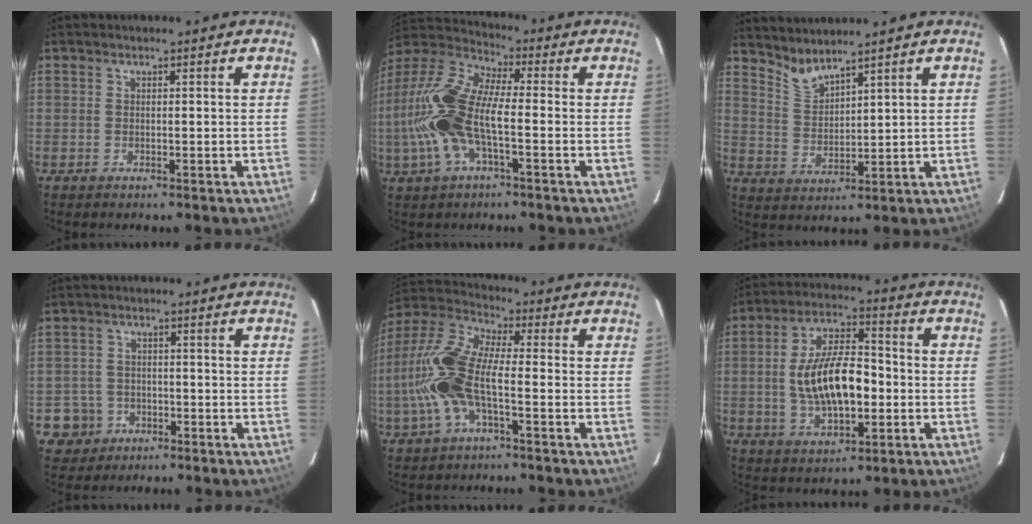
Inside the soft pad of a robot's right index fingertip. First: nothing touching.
{"total": 17.2, "force": [-3.1, 6.6, 15.6], "torque": [-0.327, 0.005, -0.069]}
{"total": 5.2, "force": [4.8, 0.7, 1.7], "torque": [-0.033, -0.005, 0.101]}
{"total": 5.7, "force": [-2.2, 5.2, 0.2], "torque": [-0.018, 0.025, -0.035]}
{"total": 14.2, "force": [-3.1, 4.8, 12.9], "torque": [-0.281, 0.005, -0.065]}
{"total": 14.4, "force": [-1.6, 6.6, 12.7], "torque": [-0.238, 0.012, -0.022]}